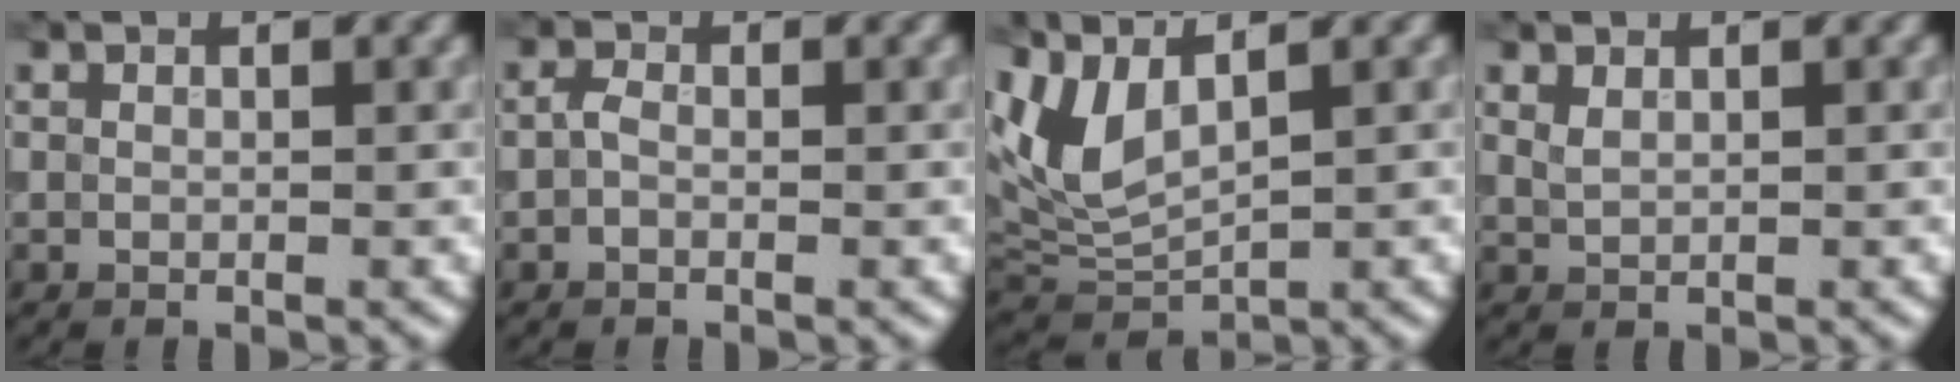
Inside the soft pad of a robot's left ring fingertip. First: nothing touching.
{"total": 1.0, "force": [-0.3, 0.6, 0.8], "torque": [-0.018, 0.001, -0.010]}
{"total": 5.1, "force": [1.9, 2.4, 4.1], "torque": [-0.106, -0.003, 0.045]}
{"total": 0.9, "force": [0.7, 0.4, 0.5], "torque": [-0.016, 0.000, 0.017]}